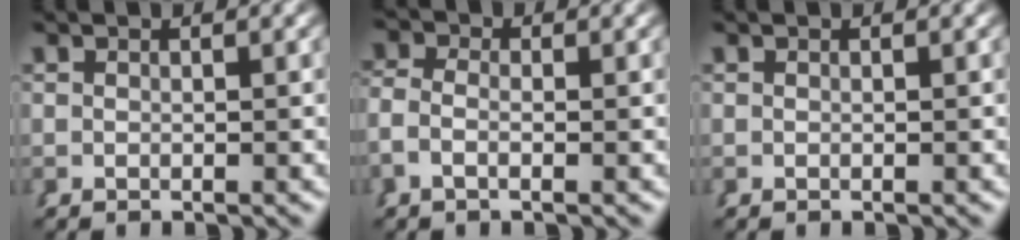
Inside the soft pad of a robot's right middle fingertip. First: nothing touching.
{"total": 2.2, "force": [-0.6, 1.4, 1.6], "torque": [-0.048, -0.007, -0.014]}
{"total": 0.0}